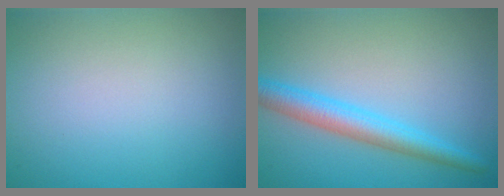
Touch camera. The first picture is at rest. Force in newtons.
{"total": 3.9, "press": 3.9, "slide": 0.1}